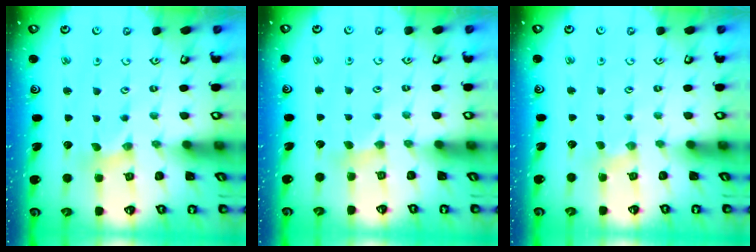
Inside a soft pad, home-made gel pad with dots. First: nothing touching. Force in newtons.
{"total": 3.5, "press": 3.4, "slide": 0.3}
{"total": 1.8, "press": 1.8, "slide": 0.3}